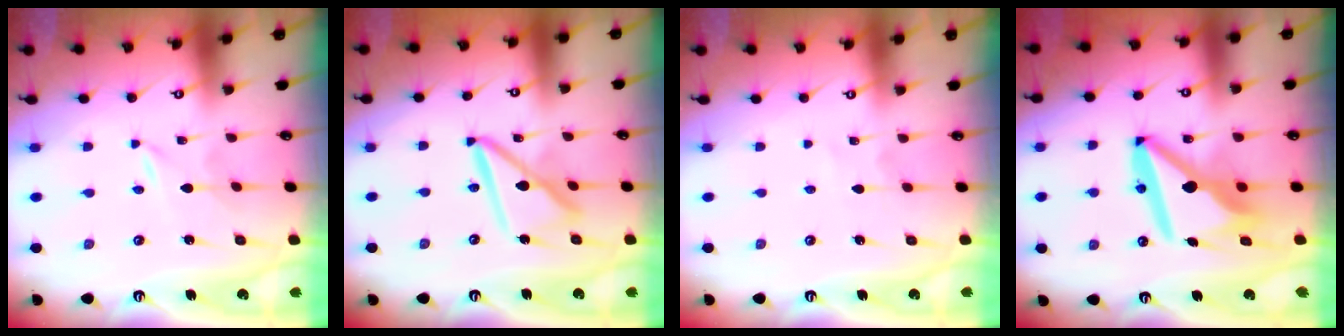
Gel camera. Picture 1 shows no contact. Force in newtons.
{"total": 14.2, "press": 14.2, "slide": 1.4}
{"total": 2.7, "press": 2.7, "slide": 0.2}
{"total": 13.9, "press": 13.8, "slide": 1.5}